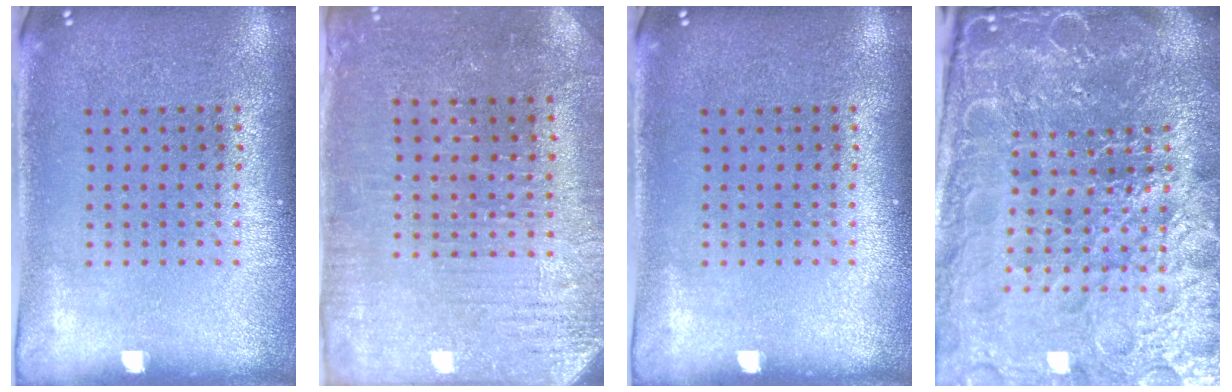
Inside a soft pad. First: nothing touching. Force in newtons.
{"total": 3.0, "press": 2.9, "slide": 0.7}
{"total": 0.0}
{"total": 6.9, "press": 6.0, "slide": 3.2}